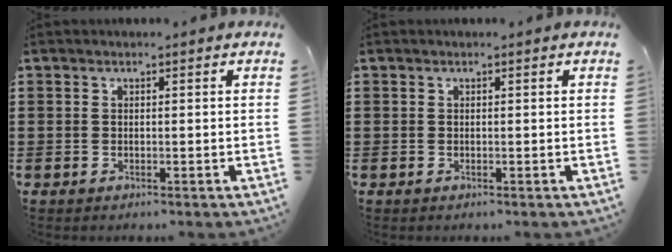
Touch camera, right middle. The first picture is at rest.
{"total": 0.0}